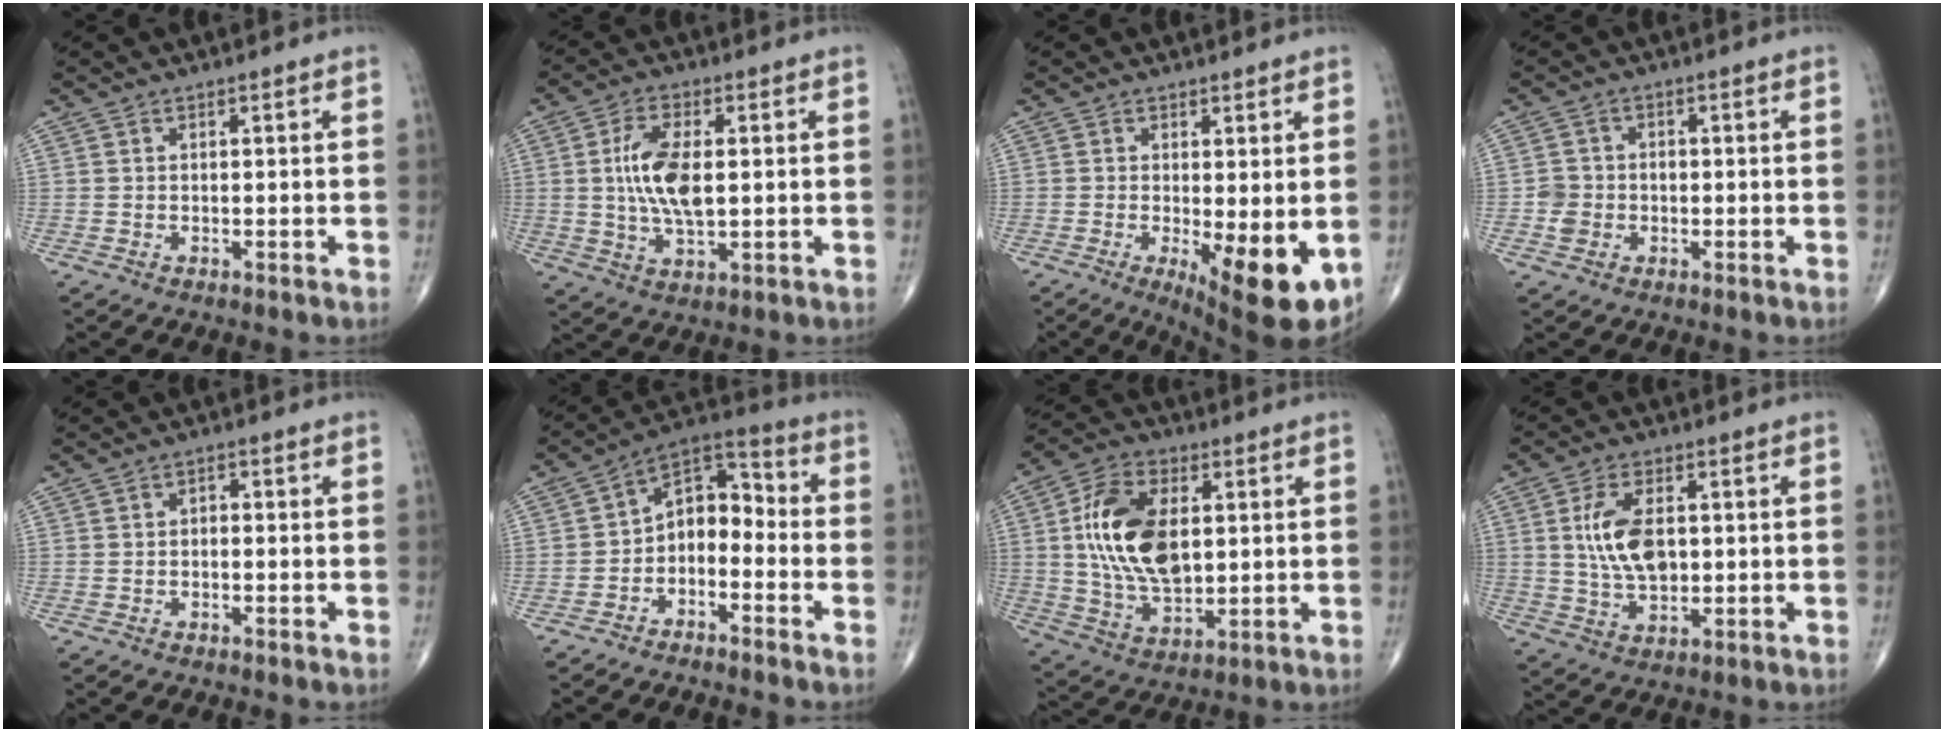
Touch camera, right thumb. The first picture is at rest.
{"total": 10.5, "force": [0.8, 4.8, 9.2], "torque": [-0.183, -0.004, 0.018]}
{"total": 10.9, "force": [-2.5, 3.3, 10.1], "torque": [-0.136, -0.024, -0.027]}
{"total": 3.5, "force": [-0.9, 3.2, 1.2], "torque": [-0.008, 0.011, -0.018]}
{"total": 1.4, "force": [-0.3, 0.9, 1.0], "torque": [-0.010, 0.008, -0.009]}
{"total": 9.5, "force": [-3.2, 6.2, 6.4], "torque": [-0.080, 0.063, -0.070]}
{"total": 16.8, "force": [2.3, 9.7, 13.6], "torque": [-0.244, -0.004, 0.046]}
{"total": 9.7, "force": [1.2, 5.3, 8.0], "torque": [-0.150, -0.003, 0.028]}